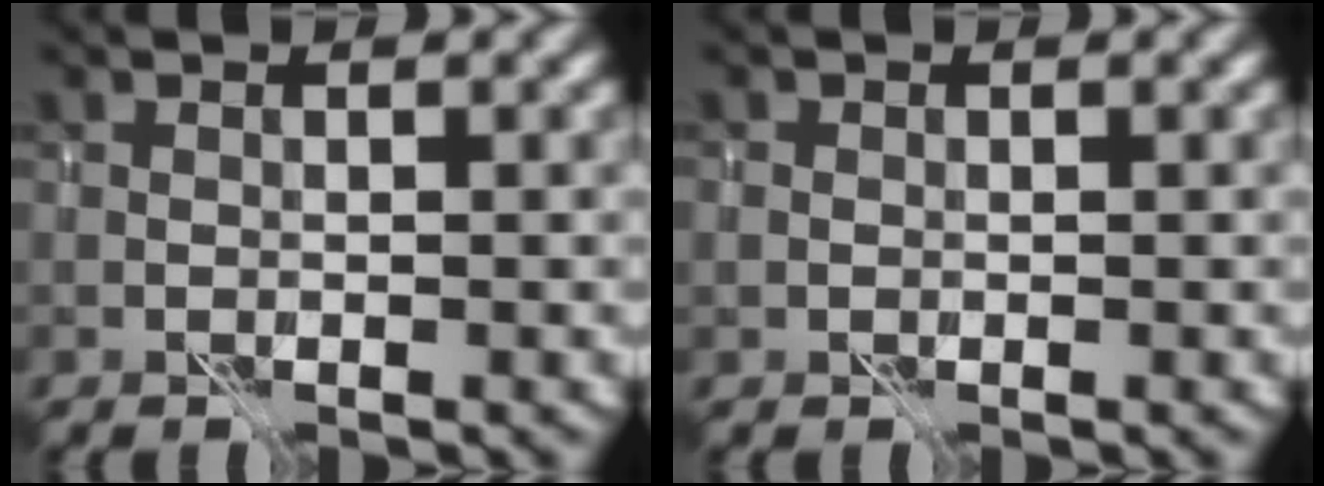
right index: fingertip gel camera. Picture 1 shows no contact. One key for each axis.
{"total": 0.6, "fx": -0.1, "fy": 0.6, "fz": 0.1, "tx": 0.000, "ty": -0.001, "tz": -0.005}